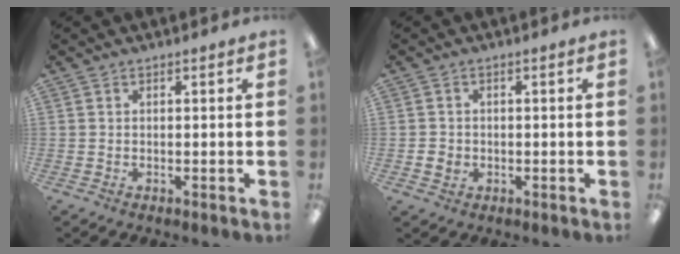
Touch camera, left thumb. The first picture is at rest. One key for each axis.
{"total": 2.4, "fx": -0.5, "fy": 2.2, "fz": 0.9, "tx": -0.014, "ty": 0.004, "tz": -0.011}